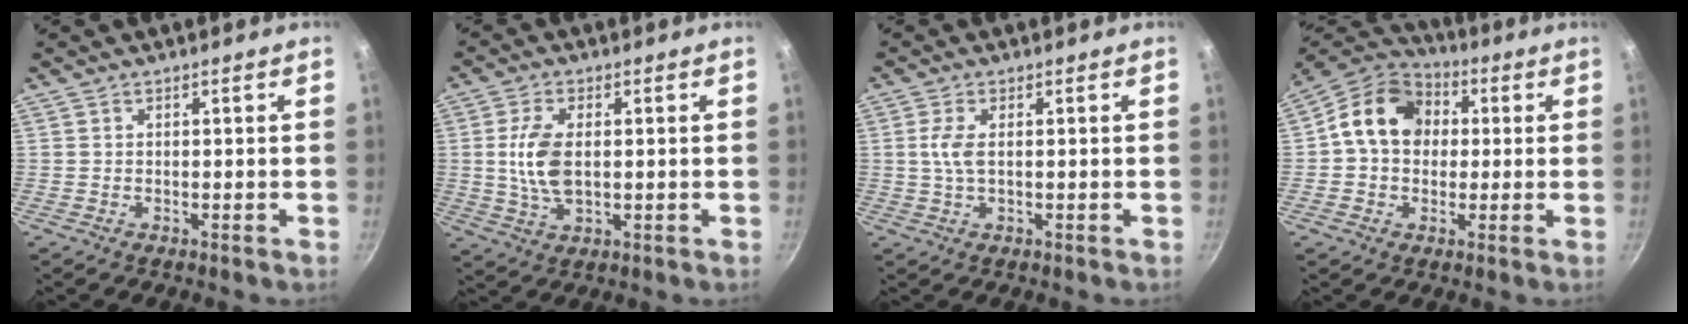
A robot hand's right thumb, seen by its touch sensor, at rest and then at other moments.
{"total": 8.2, "force": [0.6, 4.3, 6.9], "torque": [-0.141, -0.003, 0.013]}
{"total": 3.6, "force": [0.4, 1.4, 3.3], "torque": [-0.079, 0.002, 0.009]}
{"total": 14.2, "force": [2.1, 11.3, 8.2], "torque": [-0.107, 0.029, 0.017]}